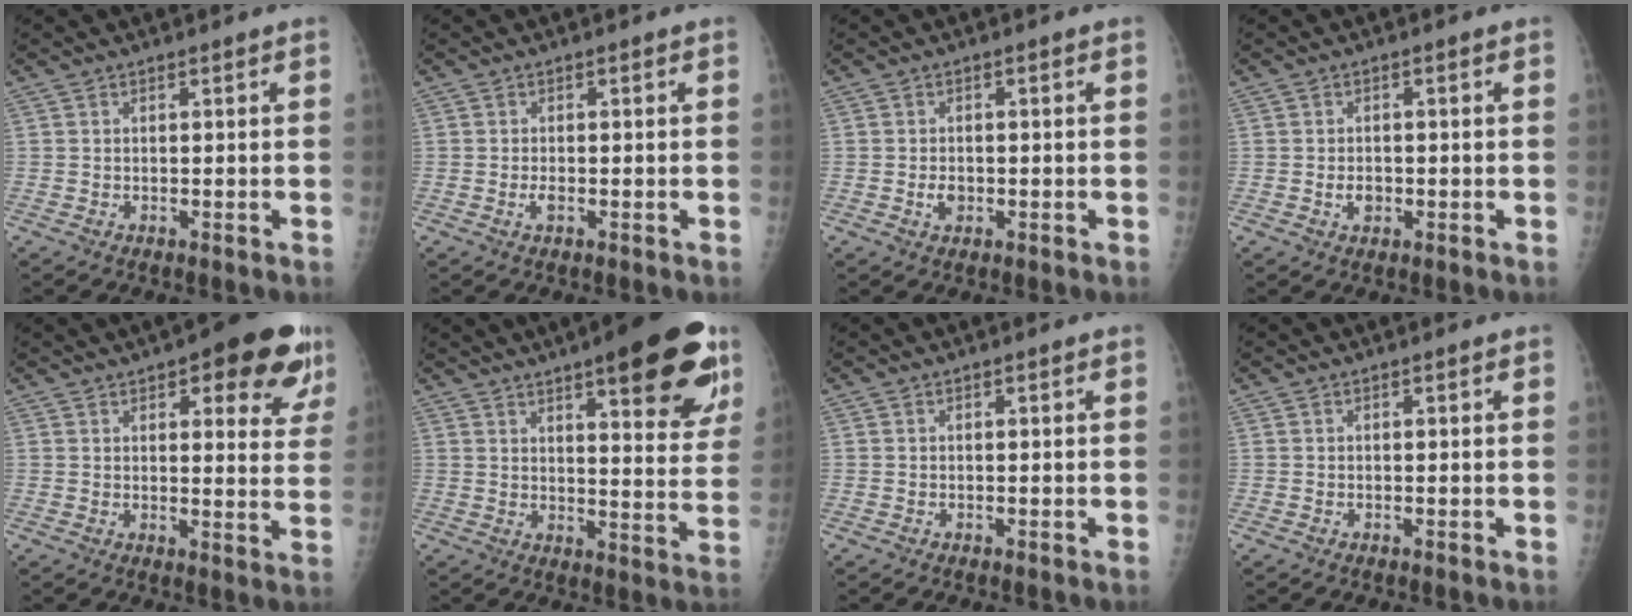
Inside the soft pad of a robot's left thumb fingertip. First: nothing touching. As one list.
[{"total": 1.5, "force": [-0.5, 0.6, 1.3], "torque": [-0.025, 0.001, -0.010]}, {"total": 2.2, "force": [-0.6, 1.6, 1.5], "torque": [-0.019, 0.002, -0.009]}, {"total": 2.4, "force": [-0.6, 1.7, 1.5], "torque": [-0.017, 0.003, -0.009]}, {"total": 15.0, "force": [8.4, 5.6, 11.1], "torque": [-0.090, -0.037, 0.094]}, {"total": 21.0, "force": [11.9, 5.9, 16.3], "torque": [-0.182, -0.043, 0.155]}, {"total": 0.0}, {"total": 0.0}]